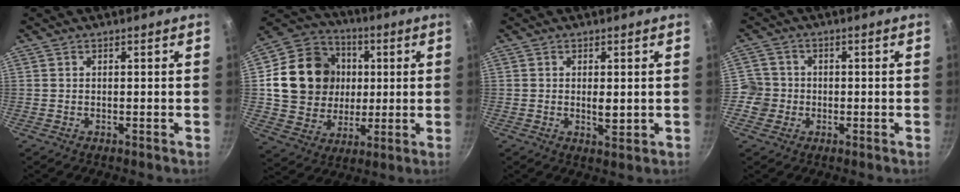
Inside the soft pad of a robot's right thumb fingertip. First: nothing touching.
{"total": 19.6, "force": [2.5, 17.0, 9.5], "torque": [-0.148, 0.017, 0.046]}
{"total": 2.8, "force": [0.0, 1.1, 2.6], "torque": [-0.046, -0.007, 0.003]}
{"total": 4.5, "force": [-1.1, 4.3, 0.7], "torque": [0.016, 0.013, -0.028]}